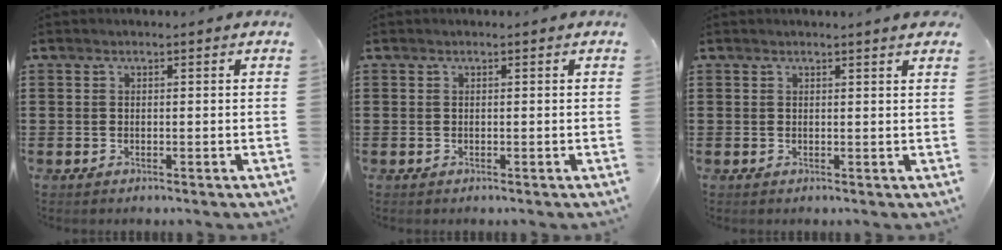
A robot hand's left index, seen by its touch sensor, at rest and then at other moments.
{"total": 0.0}
{"total": 1.4, "force": [1.2, -0.2, 0.8], "torque": [-0.007, -0.005, 0.020]}